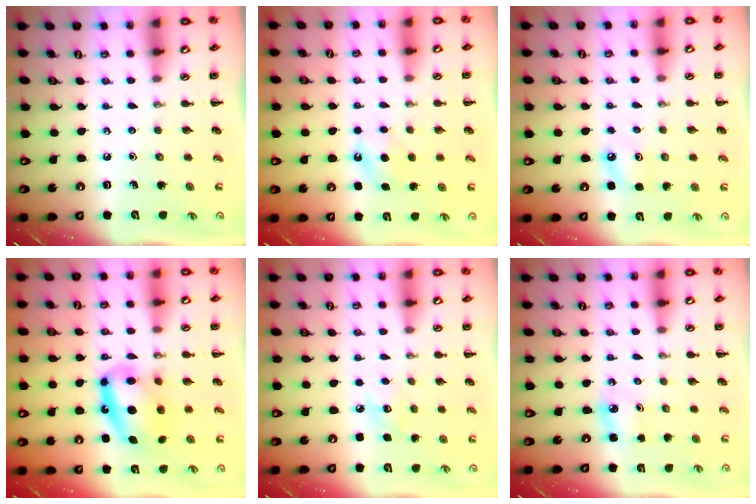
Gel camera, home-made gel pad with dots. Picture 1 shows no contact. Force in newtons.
{"total": 7.5, "press": 7.3, "slide": 1.9}
{"total": 5.8, "press": 5.5, "slide": 1.8}
{"total": 13.1, "press": 12.7, "slide": 3.2}
{"total": 6.9, "press": 6.6, "slide": 2.0}
{"total": 2.9, "press": 2.8, "slide": 0.5}